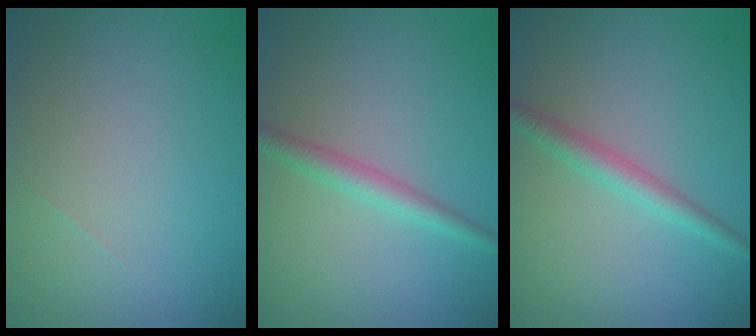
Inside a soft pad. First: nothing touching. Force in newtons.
{"total": 2.1, "press": 2.1, "slide": 0.0}
{"total": 2.2, "press": 2.1, "slide": 0.1}